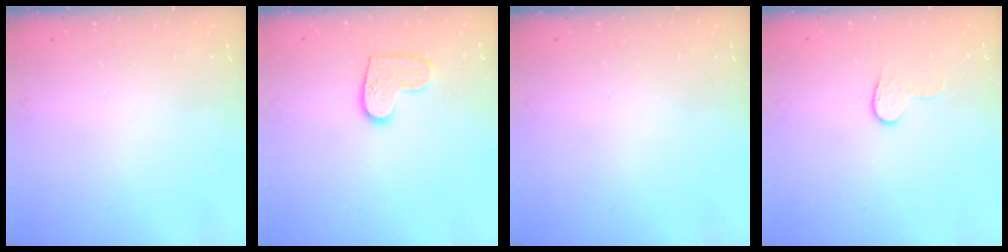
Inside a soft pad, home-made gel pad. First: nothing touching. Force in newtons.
{"total": 8.6, "press": 8.6, "slide": 0.3}
{"total": 0.0}
{"total": 4.5, "press": 4.5, "slide": 0.5}